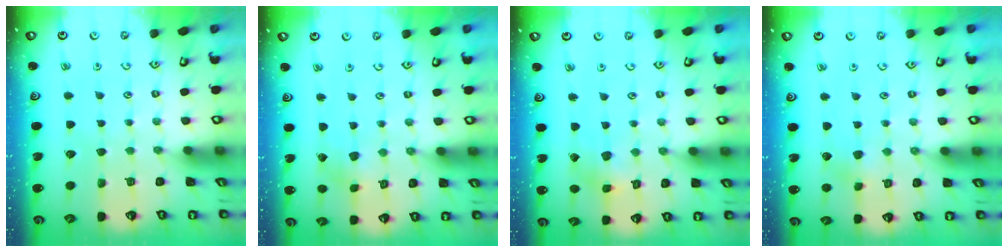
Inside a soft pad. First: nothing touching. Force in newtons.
{"total": 1.5, "press": 1.5, "slide": 0.2}
{"total": 2.9, "press": 2.9, "slide": 0.3}
{"total": 2.5, "press": 2.5, "slide": 0.4}